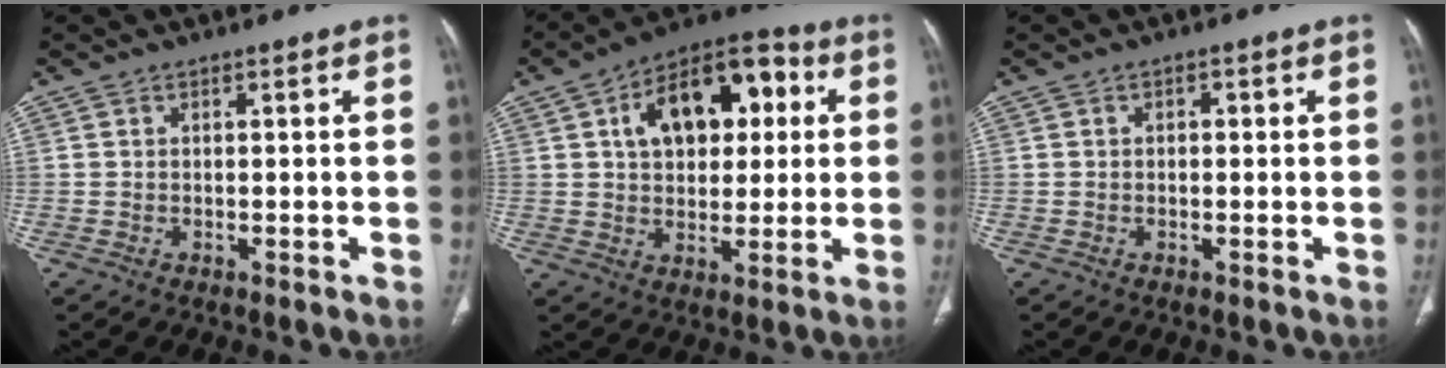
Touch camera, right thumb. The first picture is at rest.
{"total": 17.5, "force": [4.5, 10.5, 13.3], "torque": [-0.162, 0.021, 0.064]}
{"total": 1.2, "force": [0.2, 0.8, 0.9], "torque": [-0.012, 0.005, 0.000]}